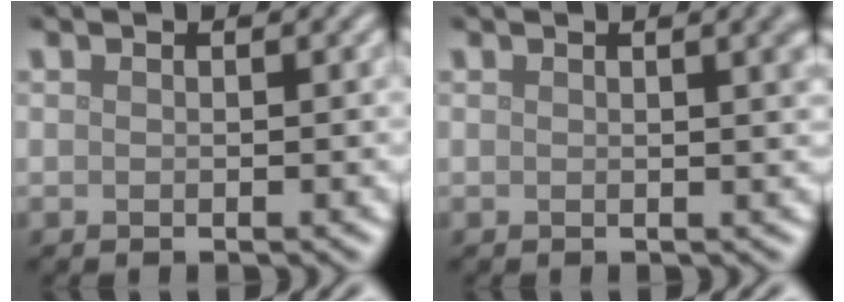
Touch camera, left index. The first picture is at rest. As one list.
[{"total": 2.7, "force": [0.9, 0.9, 2.3], "torque": [-0.015, 0.009, 0.008]}]